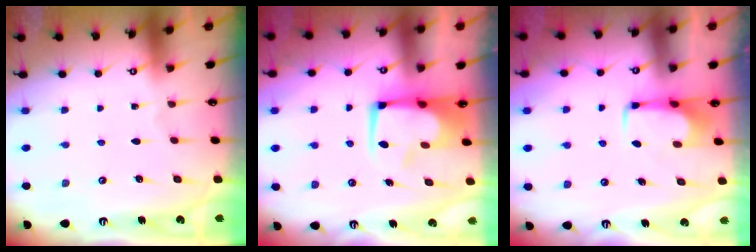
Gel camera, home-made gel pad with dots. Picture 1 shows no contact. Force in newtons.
{"total": 3.4, "press": 3.3, "slide": 0.8}
{"total": 1.6, "press": 1.5, "slide": 0.5}